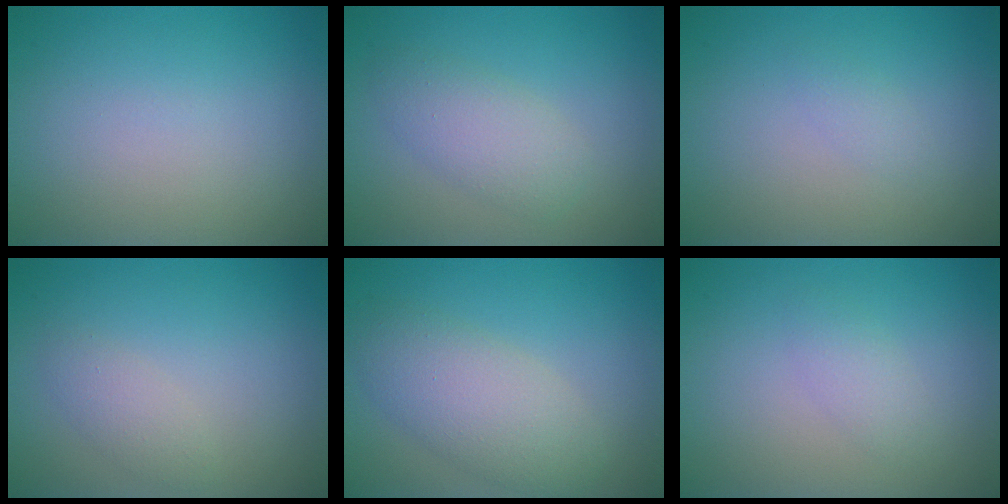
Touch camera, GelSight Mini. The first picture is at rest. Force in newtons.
{"total": 3.1, "press": 3.1, "slide": 0.2}
{"total": 0.9, "press": 0.9, "slide": 0.0}
{"total": 1.5, "press": 1.5, "slide": 0.0}
{"total": 4.8, "press": 4.8, "slide": 0.1}
{"total": 2.5, "press": 2.4, "slide": 0.3}